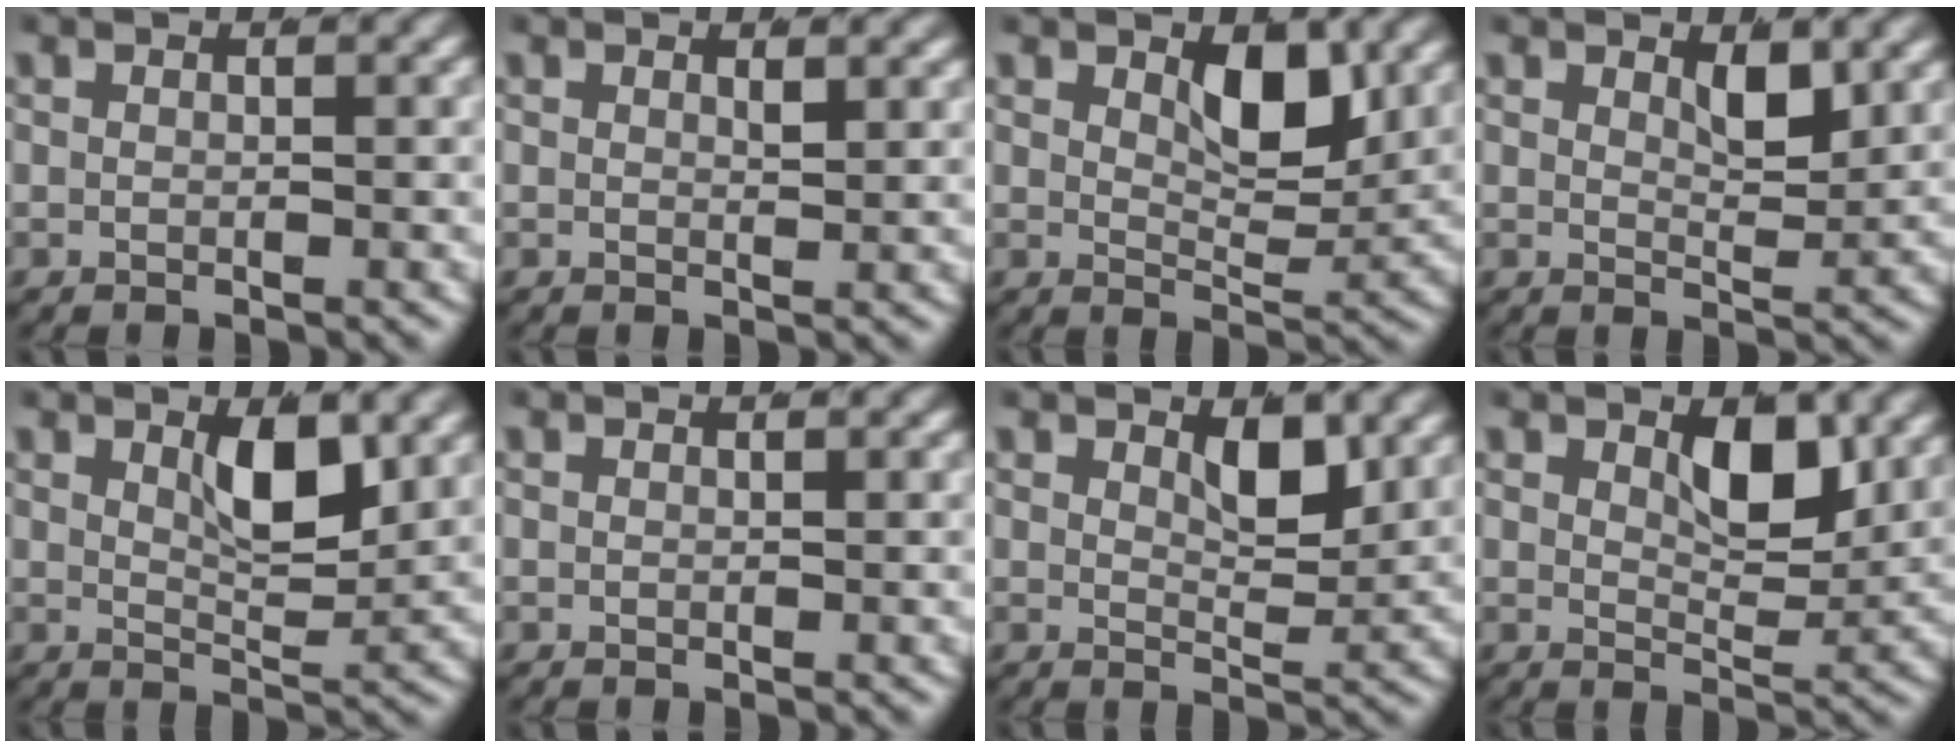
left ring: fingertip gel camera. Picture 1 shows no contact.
{"total": 0.8, "force": [0.7, -0.2, 0.4], "torque": [-0.004, -0.009, 0.015]}
{"total": 4.5, "force": [2.6, 1.9, 3.2], "torque": [-0.051, -0.024, 0.053]}
{"total": 2.4, "force": [1.8, 0.5, 1.5], "torque": [-0.022, -0.021, 0.039]}
{"total": 3.6, "force": [1.8, 0.8, 3.0], "torque": [-0.045, -0.020, 0.042]}
{"total": 0.0}
{"total": 3.0, "force": [2.0, 1.0, 2.0], "torque": [-0.030, -0.022, 0.043]}
{"total": 4.0, "force": [2.2, 1.6, 2.9], "torque": [-0.045, -0.024, 0.048]}